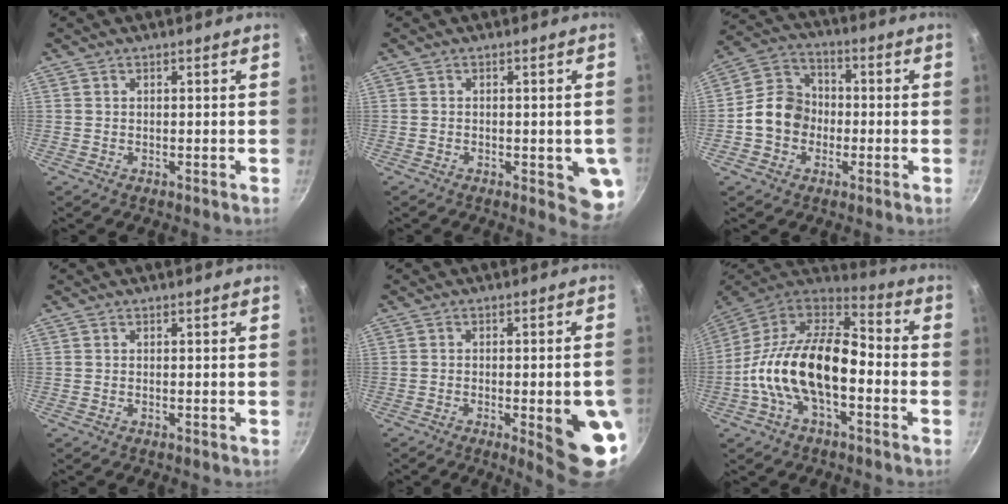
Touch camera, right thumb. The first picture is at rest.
{"total": 7.1, "force": [-1.7, 2.9, 6.3], "torque": [-0.045, -0.001, -0.019]}
{"total": 10.3, "force": [-1.9, 8.7, 5.1], "torque": [-0.059, 0.029, -0.052]}
{"total": 0.0}
{"total": 12.3, "force": [-3.4, 3.1, 11.4], "torque": [-0.119, 0.012, -0.037]}
{"total": 20.9, "force": [-4.3, 11.2, 17.1], "torque": [-0.293, 0.051, -0.093]}